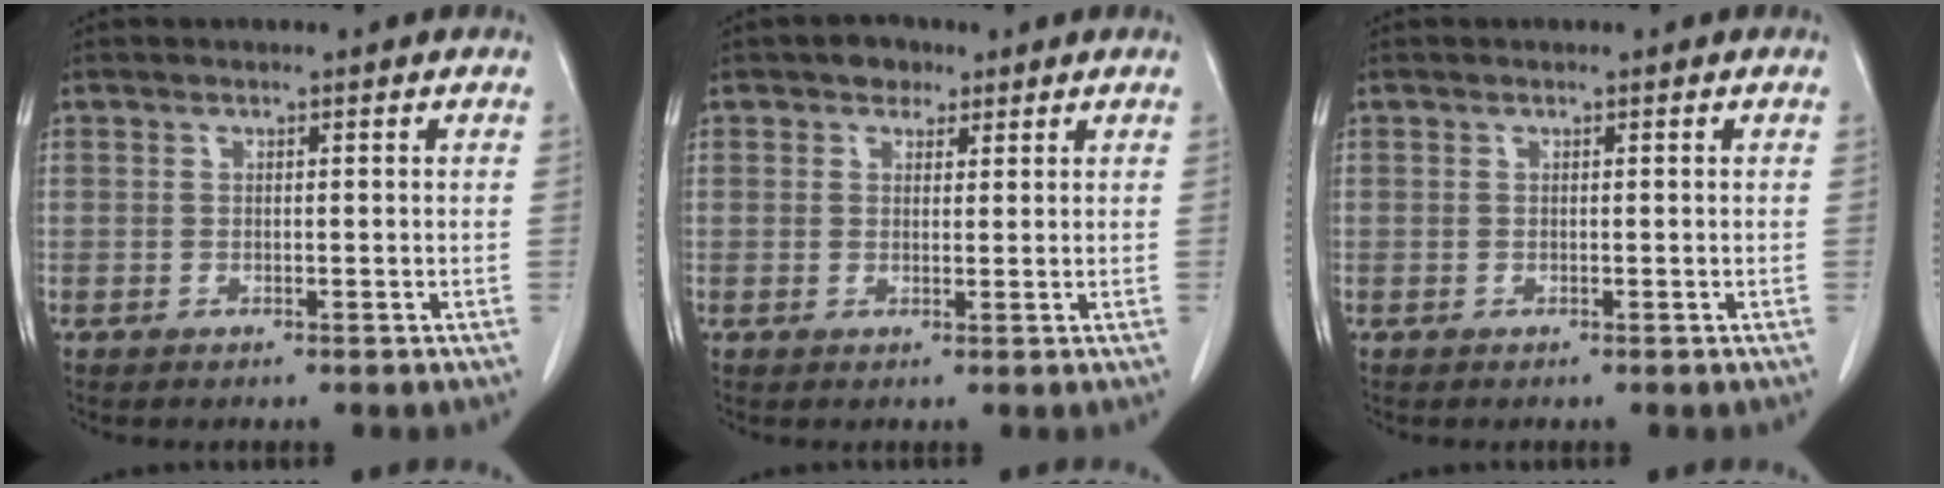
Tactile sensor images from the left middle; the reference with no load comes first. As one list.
[{"total": 2.5, "force": [1.6, 1.7, 0.9], "torque": [-0.015, 0.007, 0.022]}, {"total": 0.0}]